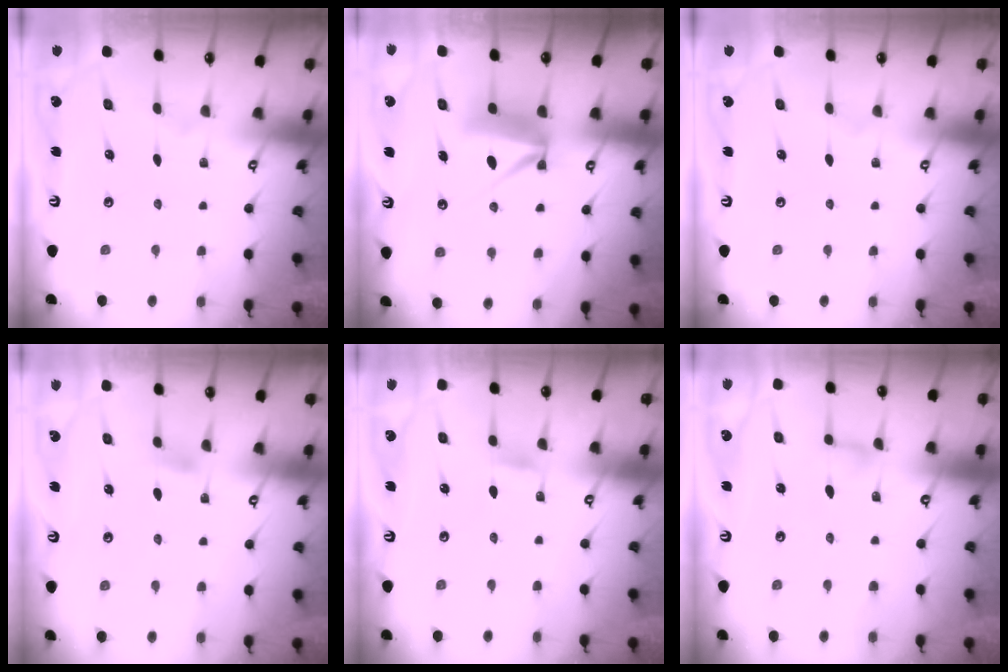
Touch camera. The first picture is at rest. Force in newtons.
{"total": 7.4, "press": 7.4, "slide": 0.4}
{"total": 0.0}
{"total": 3.9, "press": 3.9, "slide": 0.5}
{"total": 1.1, "press": 1.1, "slide": 0.1}
{"total": 3.0, "press": 3.0, "slide": 0.3}